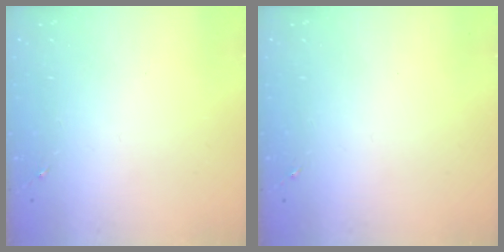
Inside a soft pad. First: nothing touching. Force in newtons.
{"total": 0.0}